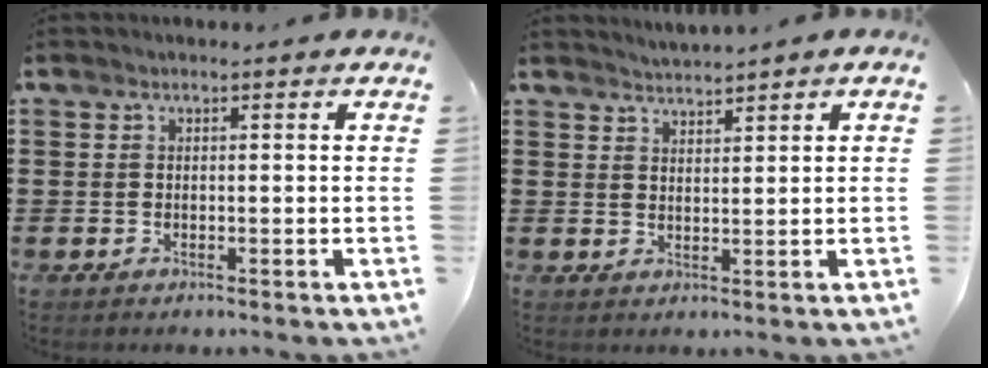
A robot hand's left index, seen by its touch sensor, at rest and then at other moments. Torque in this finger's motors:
{"motor_torque": [-0.14, 0.16, 0.09, 0.05]}